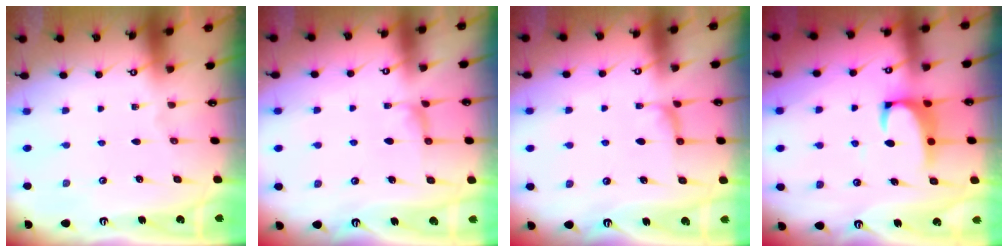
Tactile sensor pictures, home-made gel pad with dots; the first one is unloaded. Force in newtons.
{"total": 1.9, "press": 1.7, "slide": 0.8}
{"total": 2.8, "press": 2.7, "slide": 0.8}
{"total": 2.1, "press": 1.8, "slide": 0.9}